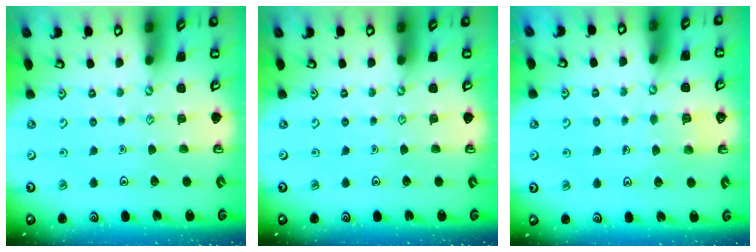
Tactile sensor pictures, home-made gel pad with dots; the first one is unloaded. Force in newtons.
{"total": 0.0}
{"total": 2.8, "press": 2.8, "slide": 0.3}